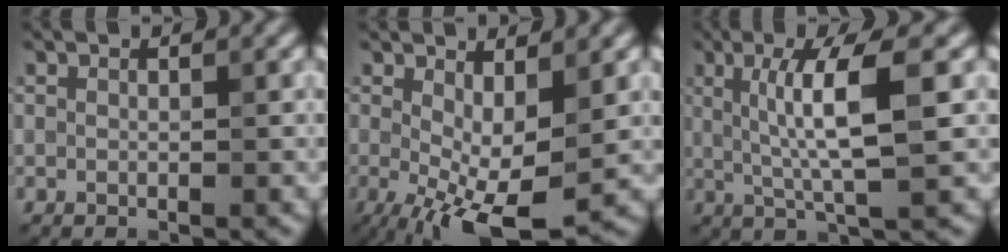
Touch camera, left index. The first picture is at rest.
{"total": 7.1, "force": [-1.0, 2.6, 6.6], "torque": [-0.123, -0.012, -0.017]}
{"total": 6.1, "force": [0.9, 0.9, 5.9], "torque": [-0.107, 0.007, 0.019]}